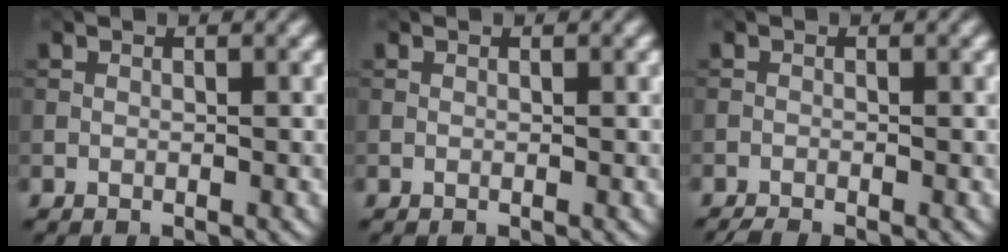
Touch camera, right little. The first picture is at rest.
{"total": 0.0}
{"total": 1.3, "force": [-1.2, 0.0, 0.5], "torque": [-0.009, -0.003, -0.027]}